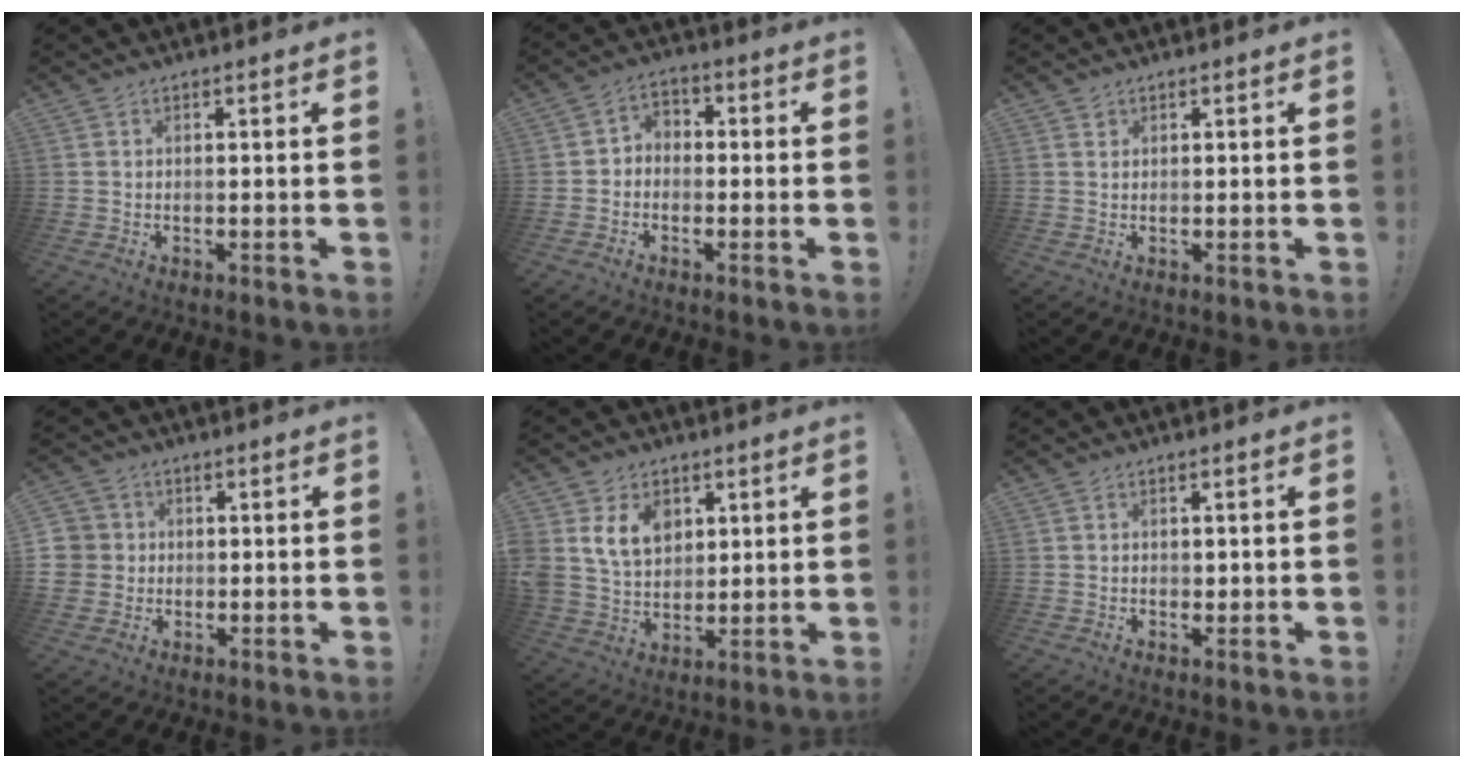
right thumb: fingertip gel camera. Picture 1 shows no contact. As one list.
[{"total": 4.2, "force": [-2.1, 3.4, 1.4], "torque": [-0.021, 0.021, -0.037]}, {"total": 1.0, "force": [0.7, 0.6, 0.2], "torque": [-0.004, -0.001, 0.014]}, {"total": 6.0, "force": [0.1, 5.9, 1.2], "torque": [-0.033, 0.004, 0.004]}, {"total": 12.9, "force": [5.3, 9.7, 6.6], "torque": [-0.126, -0.014, 0.108]}, {"total": 0.8, "force": [0.4, 0.7, 0.2], "torque": [0.005, -0.002, 0.006]}]